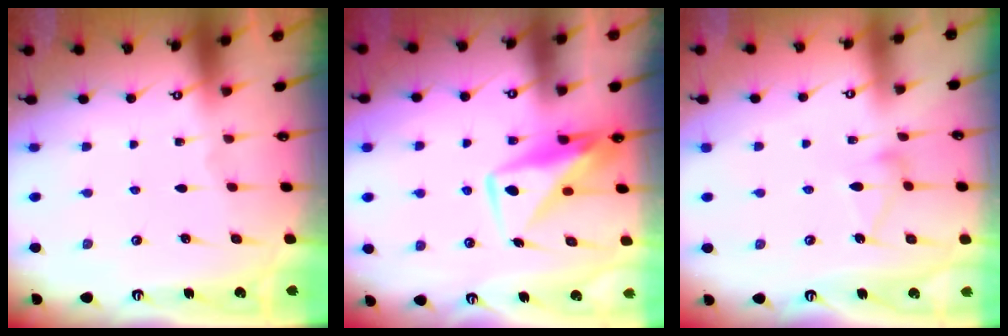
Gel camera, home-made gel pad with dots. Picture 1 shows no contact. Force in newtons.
{"total": 11.0, "press": 10.9, "slide": 0.9}
{"total": 7.6, "press": 7.6, "slide": 0.3}